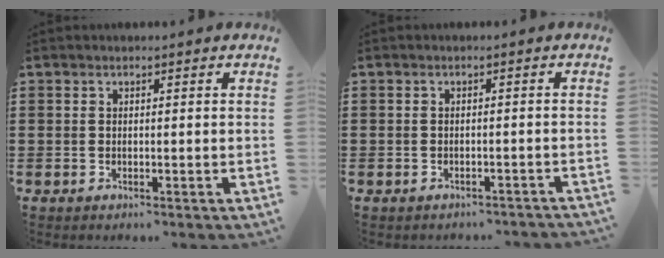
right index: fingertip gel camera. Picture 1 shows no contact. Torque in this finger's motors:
{"motor_torque": [-0.33, 0.85, -1.05, -0.21]}